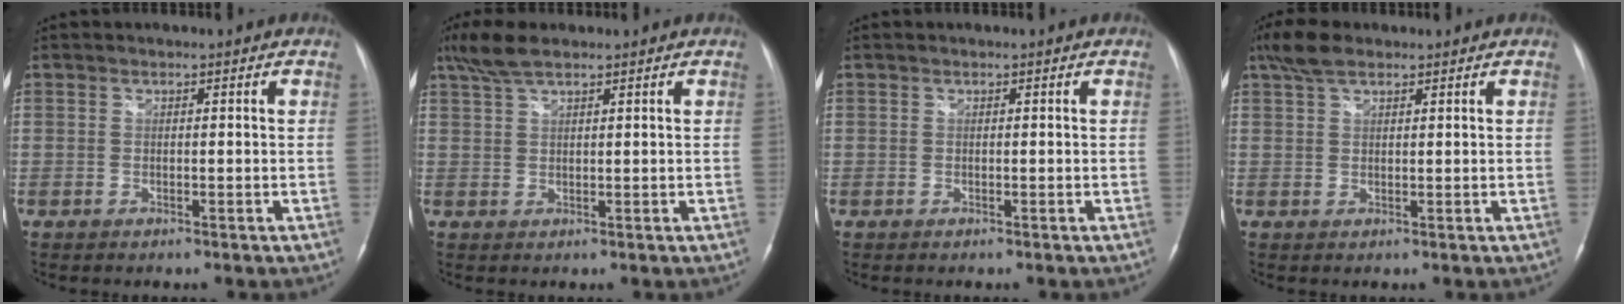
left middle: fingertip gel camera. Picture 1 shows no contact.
{"total": 4.7, "force": [3.6, 1.0, 2.9], "torque": [-0.068, 0.017, 0.073]}
{"total": 0.0}
{"total": 4.4, "force": [3.2, 1.7, 2.6], "torque": [-0.062, 0.020, 0.065]}